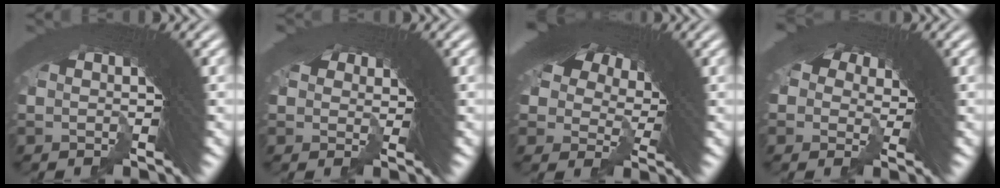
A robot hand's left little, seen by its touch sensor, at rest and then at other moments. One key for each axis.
{"total": 2.5, "fx": -0.1, "fy": 2.5, "fz": 0.3, "tx": -0.003, "ty": -0.019, "tz": 0.005}
{"total": 8.1, "fx": 1.3, "fy": 6.6, "fz": 4.4, "tx": -0.091, "ty": -0.015, "tz": 0.028}
{"total": 6.5, "fx": -0.5, "fy": 6.1, "fz": 2.0, "tx": -0.036, "ty": -0.017, "tz": -0.011}